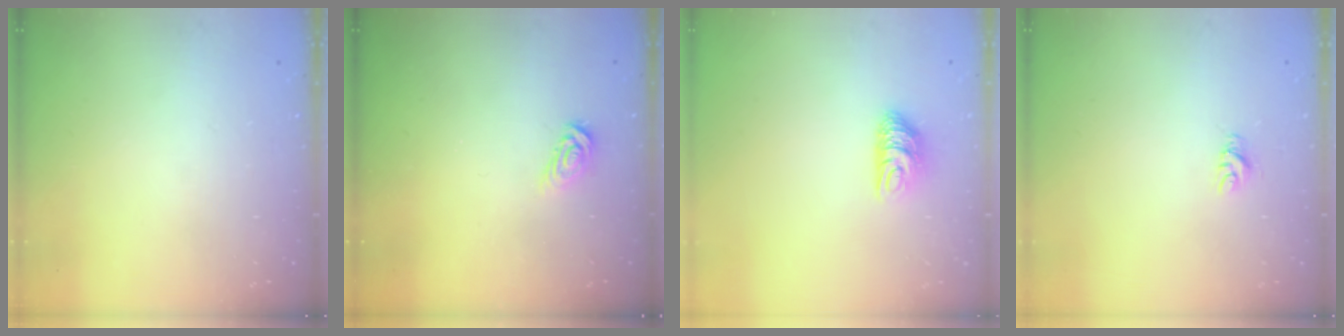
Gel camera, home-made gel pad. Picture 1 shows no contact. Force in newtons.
{"total": 3.8, "press": 3.7, "slide": 0.4}
{"total": 7.3, "press": 7.3, "slide": 0.8}
{"total": 4.5, "press": 4.5, "slide": 0.3}